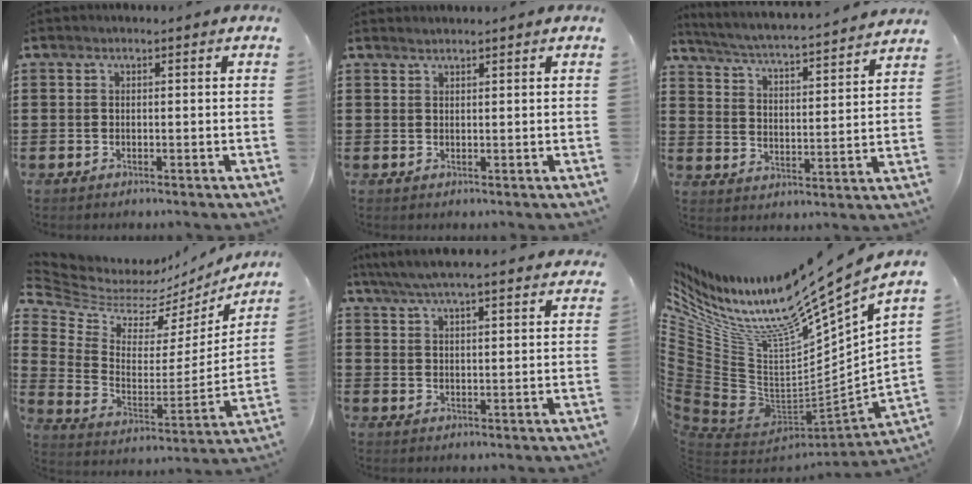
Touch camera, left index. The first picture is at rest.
{"total": 0.7, "force": [0.7, -0.2, 0.2], "torque": [-0.003, -0.002, 0.013]}
{"total": 3.6, "force": [3.4, -0.8, 1.1], "torque": [-0.040, -0.038, 0.046]}
{"total": 4.7, "force": [4.0, 2.1, 1.2], "torque": [-0.055, -0.042, 0.066]}
{"total": 5.3, "force": [4.9, 0.1, 2.0], "torque": [-0.055, -0.022, 0.085]}
{"total": 12.5, "force": [9.6, 1.4, 8.0], "torque": [-0.164, -0.099, 0.136]}